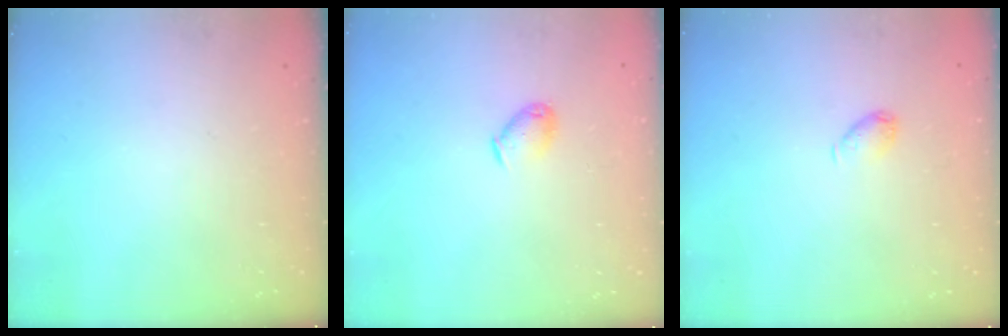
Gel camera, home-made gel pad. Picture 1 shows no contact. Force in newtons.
{"total": 6.0, "press": 5.9, "slide": 1.1}
{"total": 5.1, "press": 5.0, "slide": 0.9}